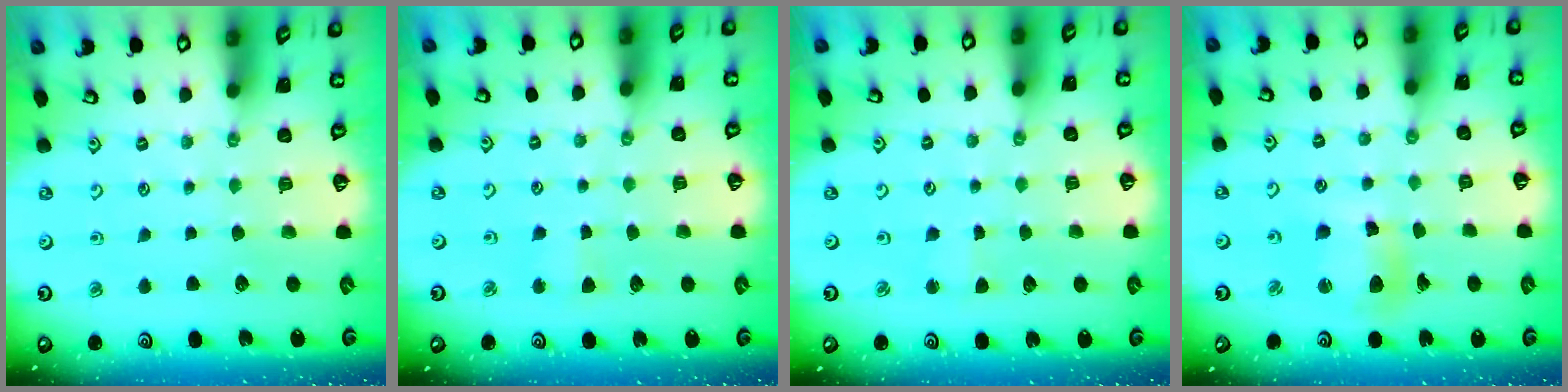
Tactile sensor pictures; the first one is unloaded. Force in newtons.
{"total": 2.1, "press": 2.0, "slide": 0.4}
{"total": 1.9, "press": 1.9, "slide": 0.2}
{"total": 10.8, "press": 10.8, "slide": 1.3}